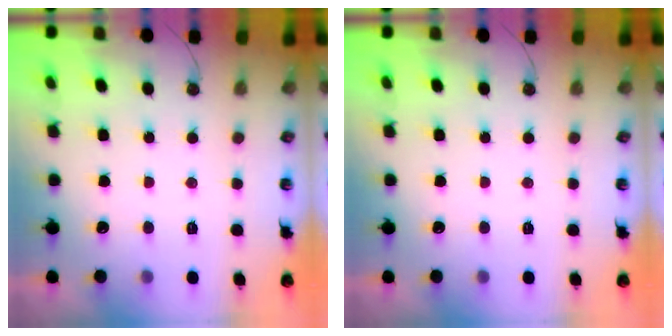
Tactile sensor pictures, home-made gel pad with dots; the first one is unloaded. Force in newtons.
{"total": 0.0}